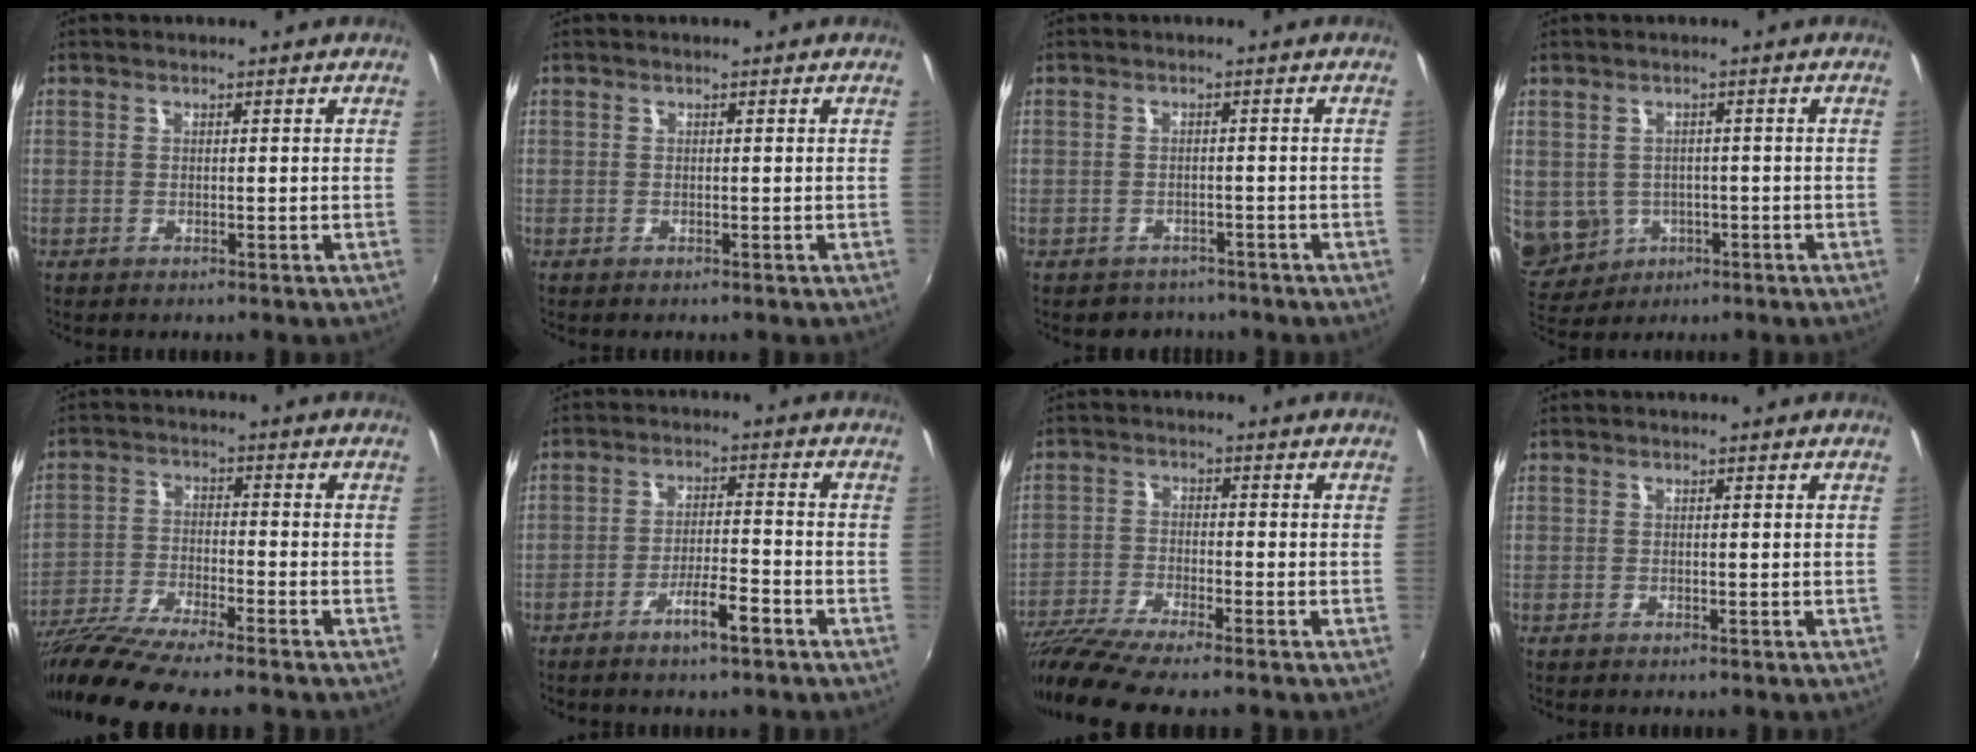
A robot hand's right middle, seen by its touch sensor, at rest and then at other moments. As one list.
[{"total": 0.0}, {"total": 3.6, "force": [-3.0, 2.0, 0.1], "torque": [-0.011, -0.002, -0.045]}, {"total": 7.9, "force": [-1.3, 7.2, 3.1], "torque": [-0.083, -0.004, 0.002]}, {"total": 12.3, "force": [-10.6, -0.1, 6.2], "torque": [-0.141, -0.033, -0.200]}, {"total": 5.5, "force": [-3.6, 0.5, 4.1], "torque": [-0.082, -0.001, -0.060]}, {"total": 9.6, "force": [-8.2, -0.1, 4.9], "torque": [-0.119, -0.030, -0.155]}, {"total": 0.0}]